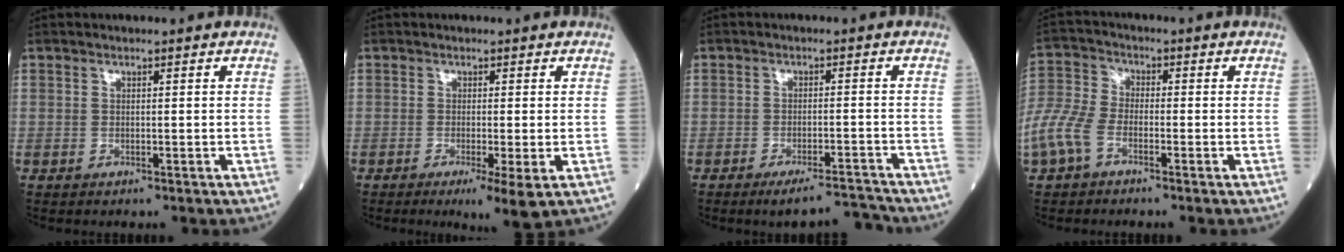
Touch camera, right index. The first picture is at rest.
{"total": 4.4, "force": [-1.8, 0.3, 4.0], "torque": [-0.053, -0.014, -0.025]}
{"total": 5.0, "force": [-4.7, -0.2, 1.6], "torque": [-0.010, 0.000, -0.076]}
{"total": 7.4, "force": [-3.5, 4.1, 5.0], "torque": [-0.133, 0.004, -0.080]}